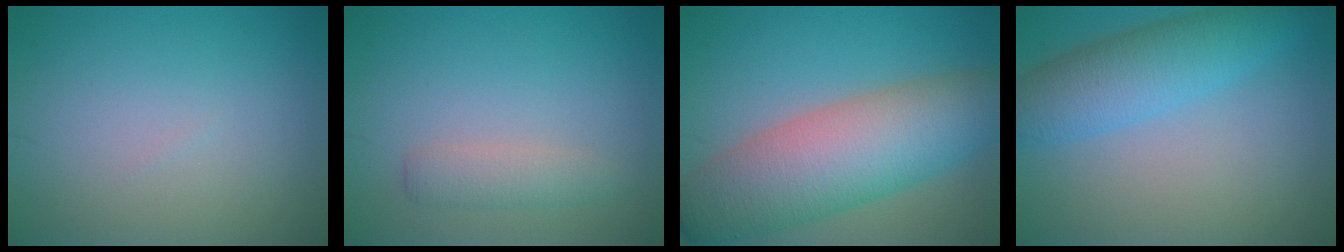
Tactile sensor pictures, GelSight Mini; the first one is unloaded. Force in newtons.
{"total": 2.0, "press": 2.0, "slide": 0.2}
{"total": 10.2, "press": 10.2, "slide": 0.4}
{"total": 5.4, "press": 5.4, "slide": 0.3}